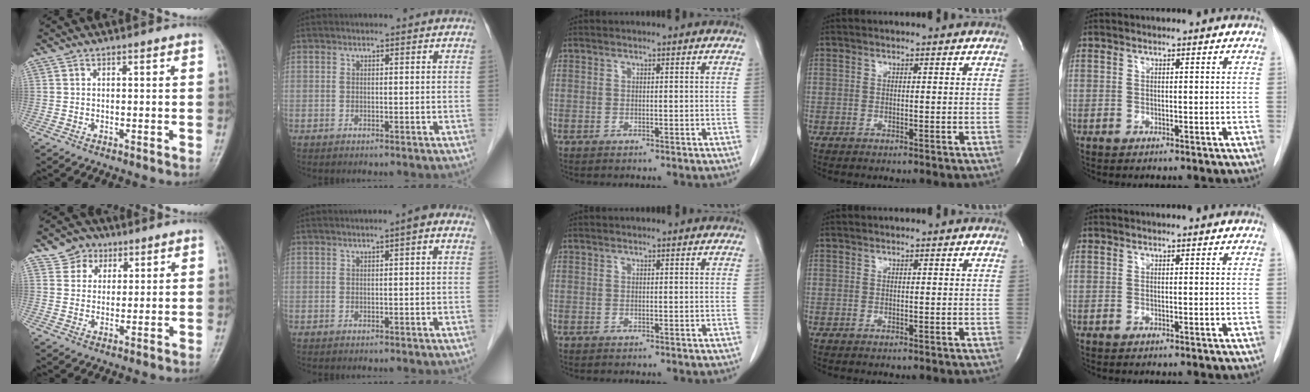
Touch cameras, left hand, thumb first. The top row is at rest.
{"thumb": {"total": 5.3, "force": [2.8, 4.4, 0.9], "torque": [0.013, -0.011, 0.045]}, "index": {"total": 1.8, "force": [0.6, 0.3, 1.6], "torque": [-0.023, 0.006, 0.006]}}